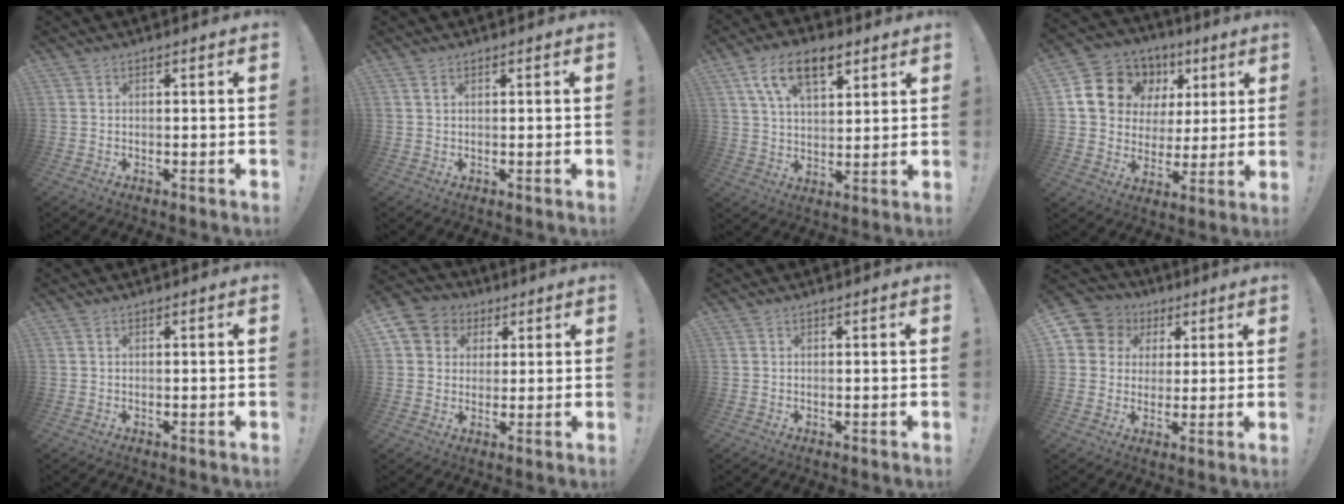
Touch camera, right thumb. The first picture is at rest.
{"total": 1.4, "force": [0.8, 0.6, 0.9], "torque": [-0.012, -0.002, 0.014]}
{"total": 13.7, "force": [7.0, 7.2, 9.3], "torque": [-0.151, -0.015, 0.128]}
{"total": 16.5, "force": [6.9, 13.4, 6.7], "torque": [-0.105, -0.026, 0.151]}
{"total": 0.5, "force": [0.4, 0.1, 0.3], "torque": [-0.007, 0.000, 0.007]}
{"total": 7.5, "force": [2.0, 6.9, 1.9], "torque": [-0.024, -0.006, 0.043]}
{"total": 0.0}
{"total": 8.6, "force": [2.6, 7.9, 2.0], "torque": [-0.033, -0.010, 0.056]}